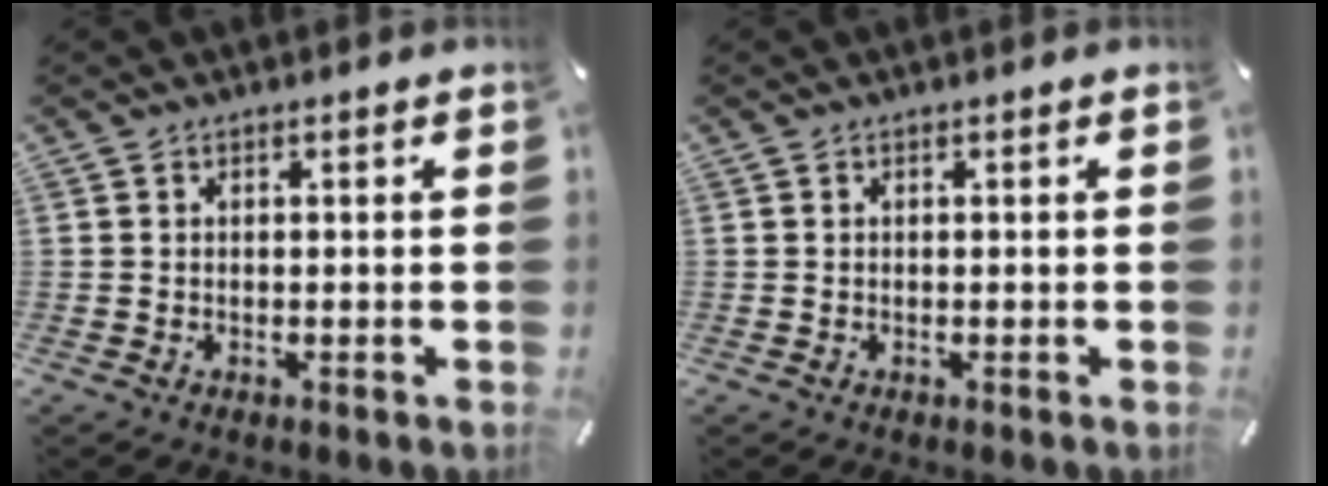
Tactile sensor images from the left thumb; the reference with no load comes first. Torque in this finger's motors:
{"motor_torque": [0.00, 0.00, -0.03, 0.05, 0.00]}